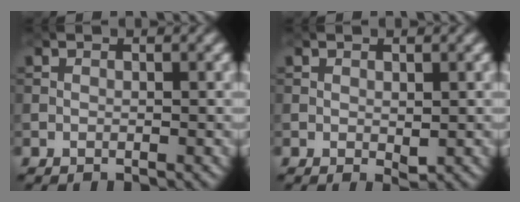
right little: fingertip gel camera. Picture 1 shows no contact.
{"total": 1.3, "force": [0.0, 0.6, 1.1], "torque": [-0.015, -0.006, 0.006]}